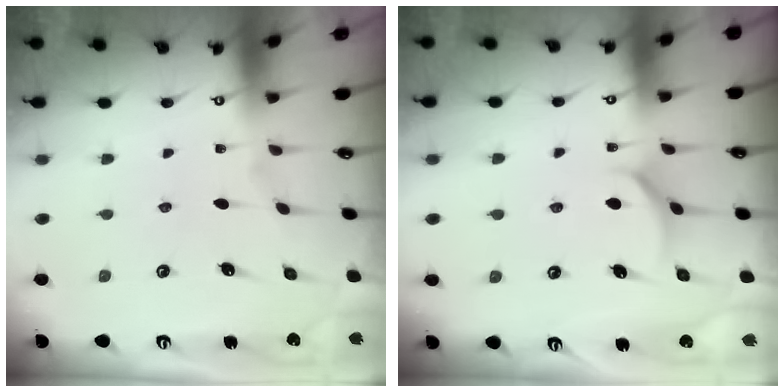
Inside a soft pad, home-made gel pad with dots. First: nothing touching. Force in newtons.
{"total": 6.8, "press": 6.7, "slide": 0.5}